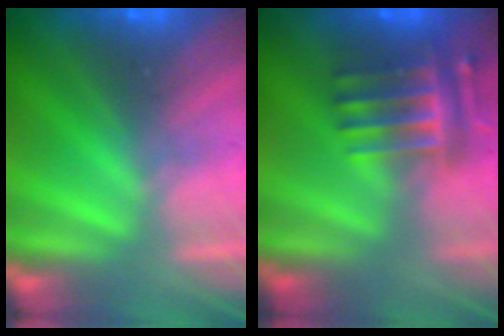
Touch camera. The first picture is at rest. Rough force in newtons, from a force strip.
{"total": 7.6}